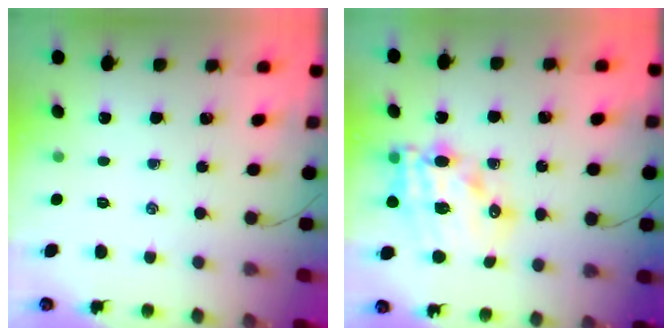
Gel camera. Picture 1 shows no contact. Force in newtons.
{"total": 15.0, "press": 14.6, "slide": 3.2}